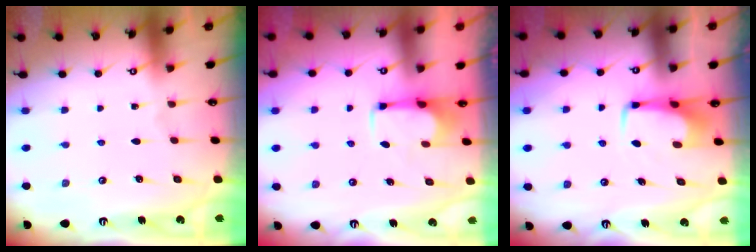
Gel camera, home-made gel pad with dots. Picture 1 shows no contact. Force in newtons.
{"total": 2.8, "press": 2.7, "slide": 0.9}
{"total": 3.7, "press": 3.7, "slide": 0.3}